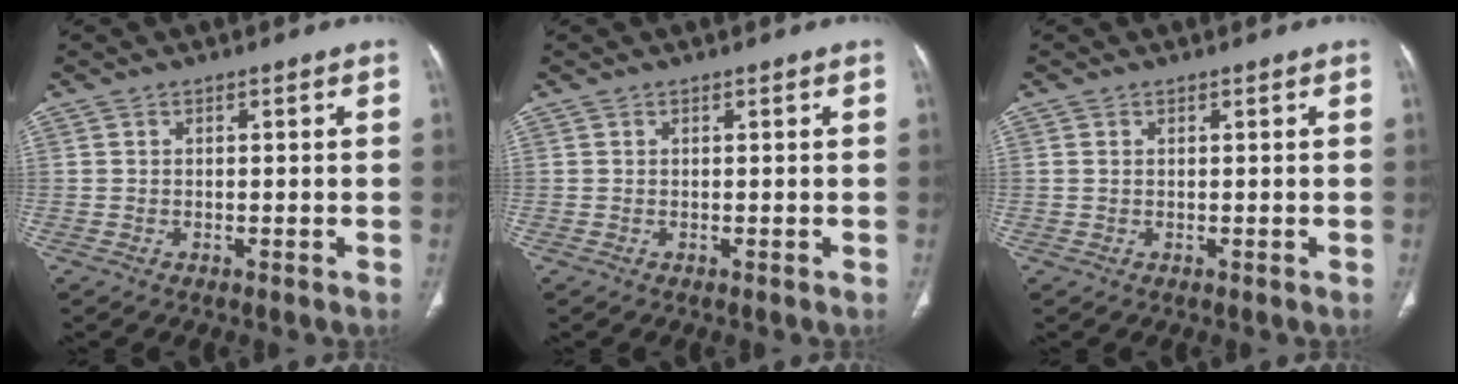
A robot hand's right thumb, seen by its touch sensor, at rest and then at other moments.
{"total": 0.0}
{"total": 0.7, "force": [0.2, 0.4, 0.5], "torque": [-0.018, 0.005, 0.010]}